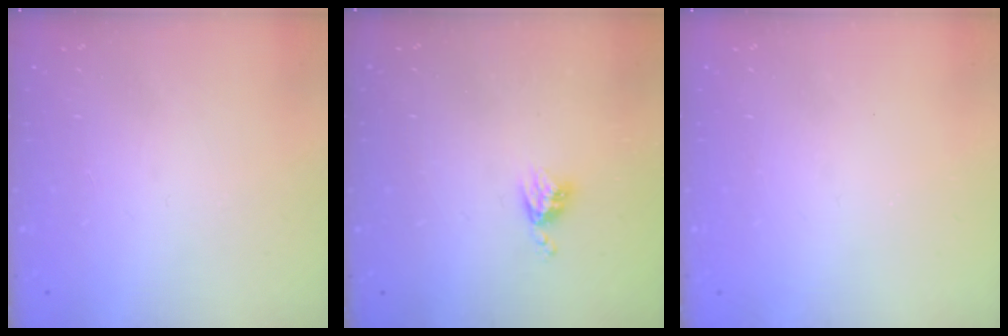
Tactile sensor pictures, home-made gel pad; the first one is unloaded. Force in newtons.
{"total": 3.6, "press": 3.6, "slide": 0.4}
{"total": 0.0}